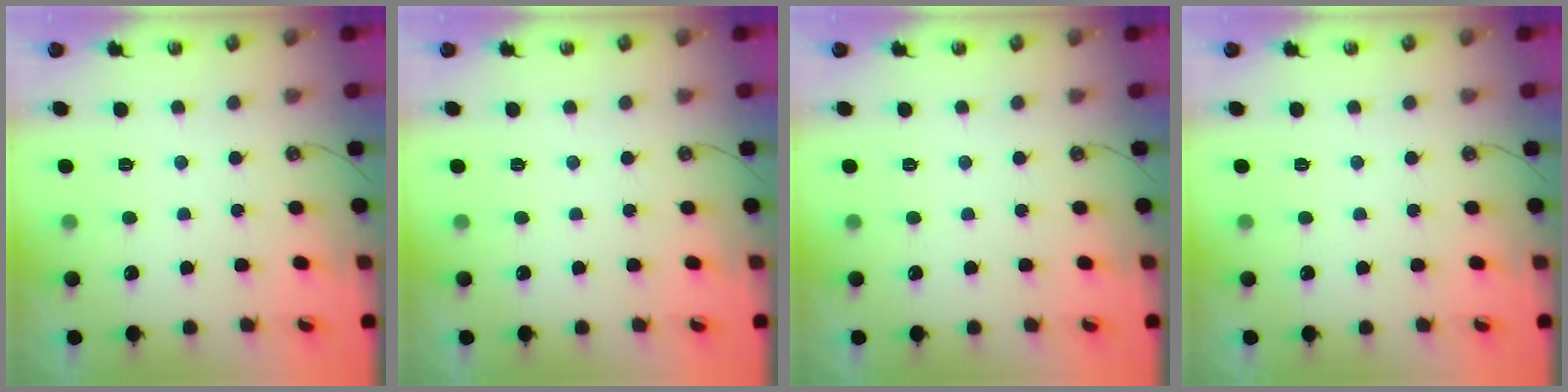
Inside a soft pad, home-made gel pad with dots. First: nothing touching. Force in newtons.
{"total": 0.0}
{"total": 0.0}
{"total": 0.0}